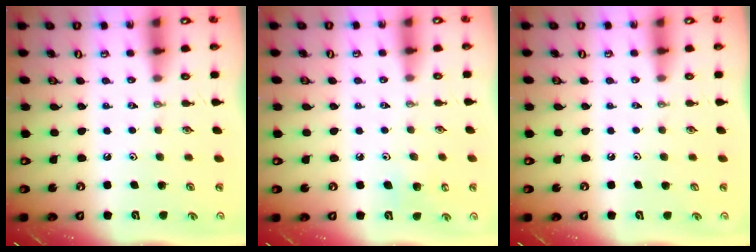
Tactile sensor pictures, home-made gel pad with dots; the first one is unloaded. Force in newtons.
{"total": 7.6, "press": 7.5, "slide": 1.2}
{"total": 1.1, "press": 0.0, "slide": 1.1}